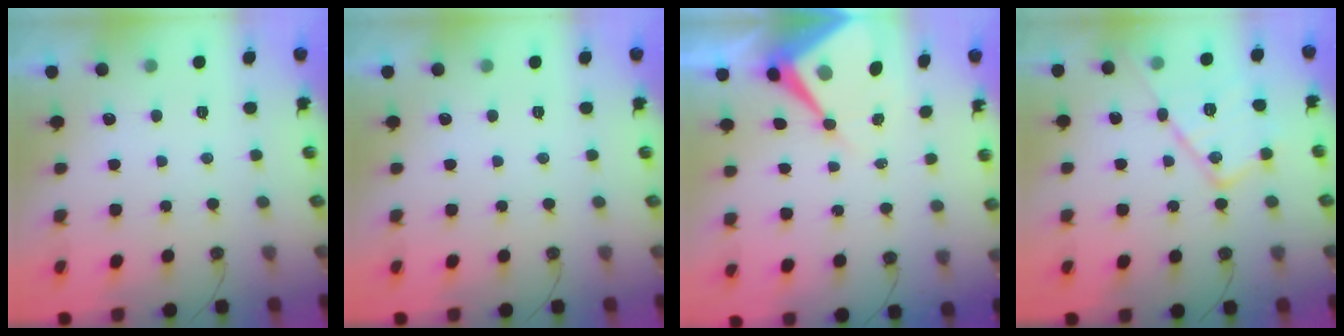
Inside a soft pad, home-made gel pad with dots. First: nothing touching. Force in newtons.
{"total": 0.0}
{"total": 10.2, "press": 10.2, "slide": 0.8}
{"total": 16.9, "press": 16.9, "slide": 1.4}